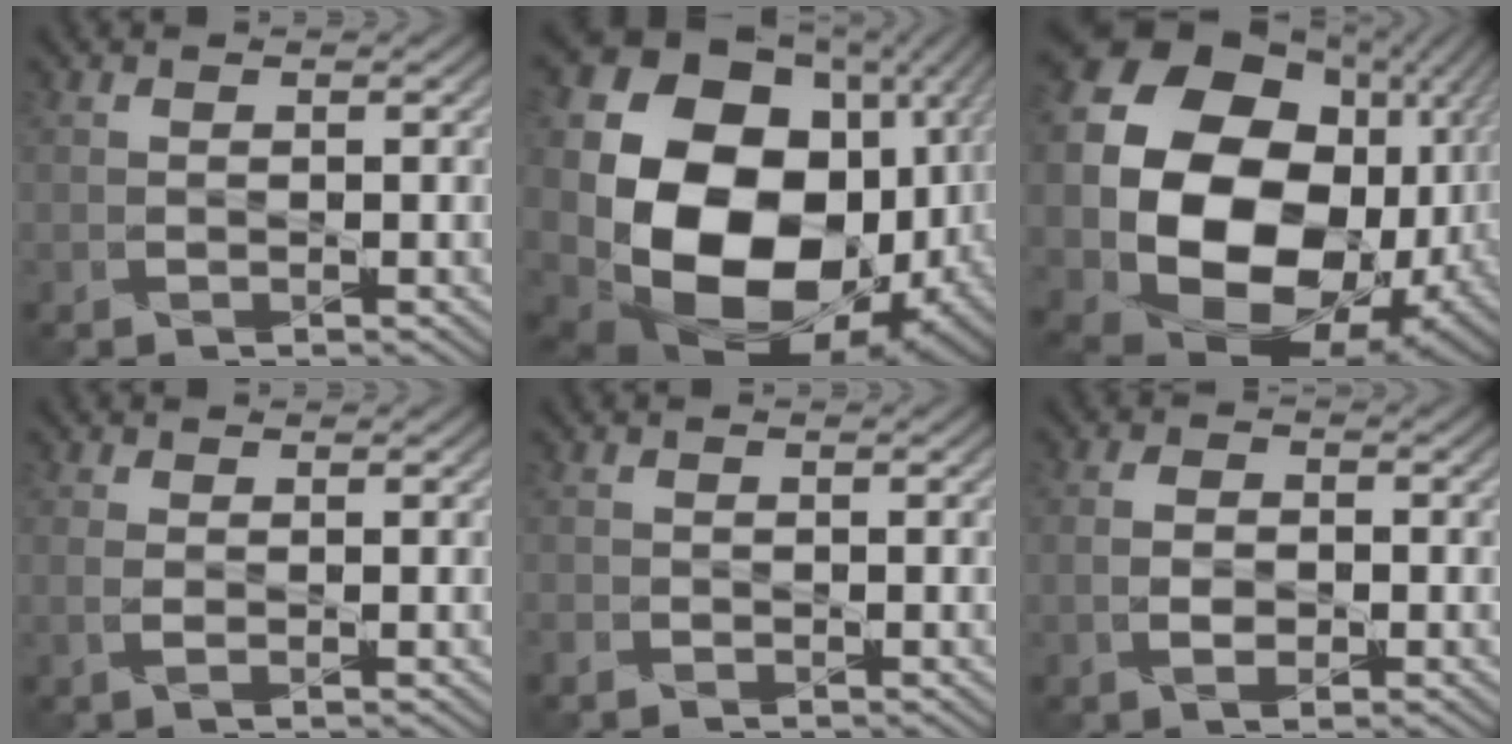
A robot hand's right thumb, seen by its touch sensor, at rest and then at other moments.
{"total": 22.4, "force": [0.3, 17.5, 14.0], "torque": [-0.308, -0.058, 0.061]}
{"total": 22.6, "force": [-0.2, 17.8, 13.9], "torque": [-0.306, -0.055, 0.046]}
{"total": 1.4, "force": [-0.1, 0.5, 1.3], "torque": [-0.035, -0.001, -0.003]}
{"total": 1.2, "force": [-0.9, 0.7, 0.3], "torque": [-0.009, -0.003, -0.020]}
{"total": 3.5, "force": [-0.9, 2.0, 2.7], "torque": [-0.043, 0.000, -0.021]}